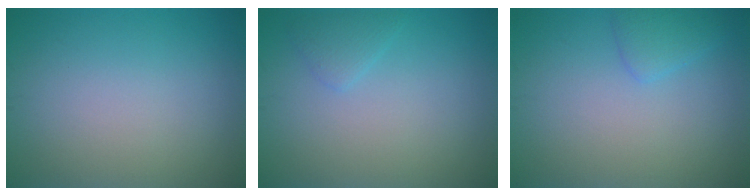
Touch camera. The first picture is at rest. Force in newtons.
{"total": 1.3, "press": 1.3, "slide": 0.1}
{"total": 1.6, "press": 1.6, "slide": 0.1}